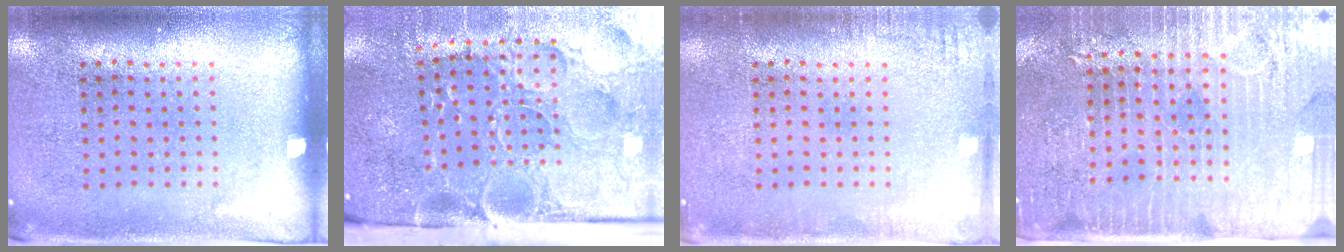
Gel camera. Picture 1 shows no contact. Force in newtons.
{"total": 5.4, "press": 4.1, "slide": 3.5}
{"total": 1.4, "press": 1.4, "slide": 0.1}
{"total": 3.6, "press": 3.3, "slide": 1.6}